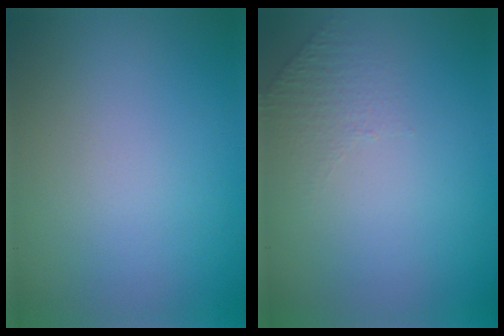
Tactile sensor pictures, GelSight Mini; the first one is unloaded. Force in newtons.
{"total": 1.2, "press": 0.7, "slide": 0.9}